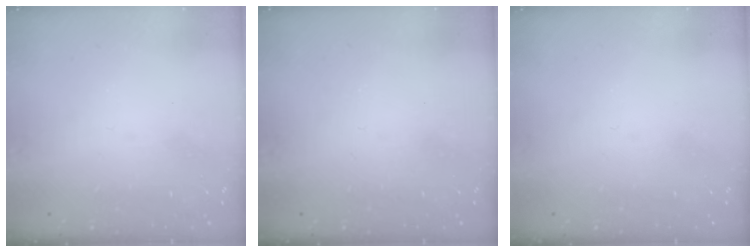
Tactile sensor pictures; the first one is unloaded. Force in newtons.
{"total": 1.8, "press": 1.8, "slide": 0.4}
{"total": 0.0}